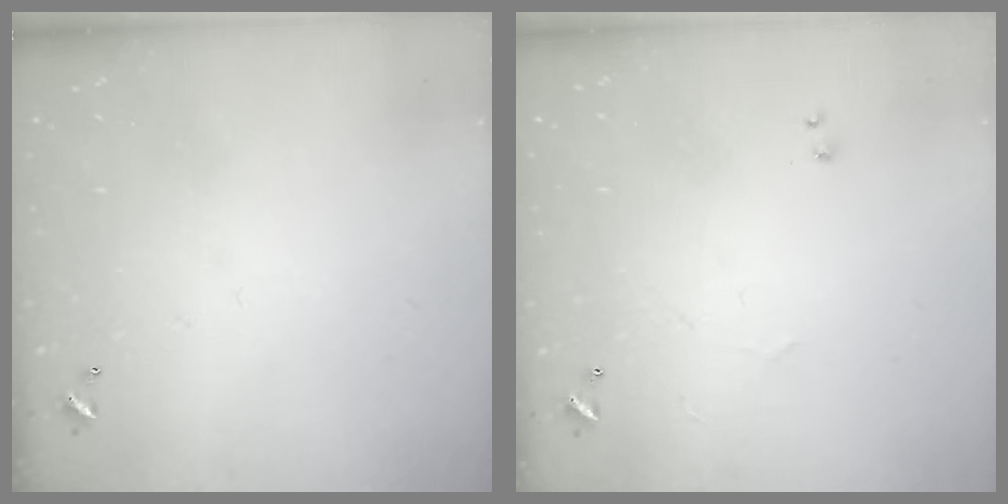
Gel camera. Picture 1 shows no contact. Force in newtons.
{"total": 1.0, "press": 0.5, "slide": 0.8}